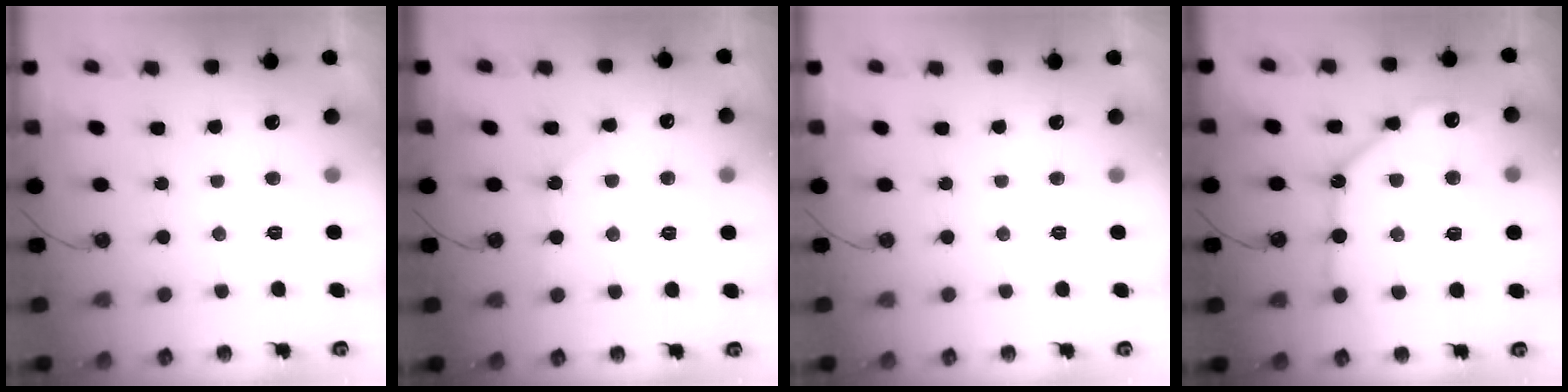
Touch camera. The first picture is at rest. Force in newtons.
{"total": 5.6, "press": 5.6, "slide": 0.7}
{"total": 0.0}
{"total": 14.9, "press": 14.8, "slide": 1.7}